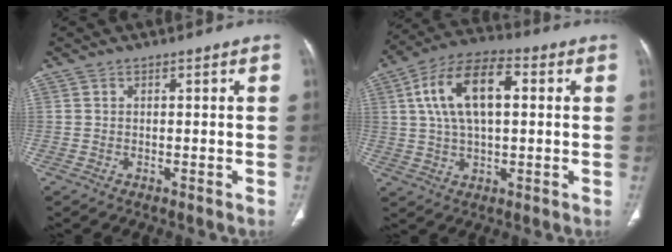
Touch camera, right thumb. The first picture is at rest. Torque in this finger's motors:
{"motor_torque": [-0.20, 2.75, 1.23, 0.12, 0.55]}